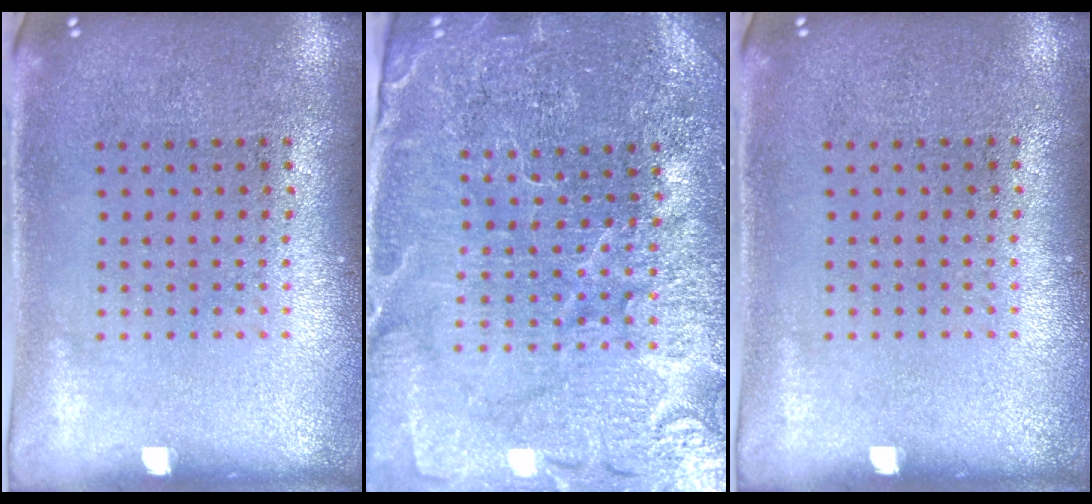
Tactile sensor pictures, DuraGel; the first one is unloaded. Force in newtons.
{"total": 4.5, "press": 4.3, "slide": 1.4}
{"total": 0.0}